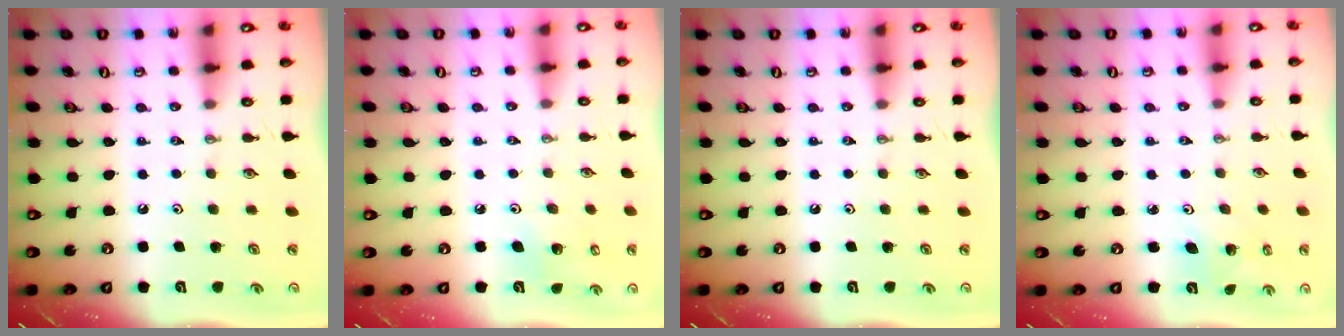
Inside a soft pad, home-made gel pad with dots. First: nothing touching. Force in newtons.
{"total": 5.4, "press": 4.9, "slide": 2.3}
{"total": 0.0}
{"total": 3.5, "press": 3.5, "slide": 0.2}